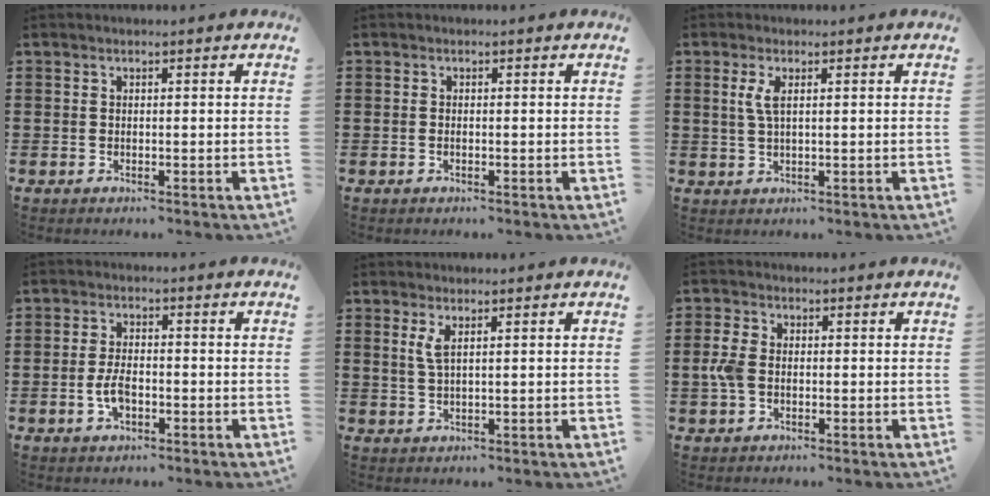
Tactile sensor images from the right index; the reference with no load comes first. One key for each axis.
{"total": 0.0}
{"total": 2.6, "fx": 0.7, "fy": 0.6, "fz": 2.4, "tx": -0.050, "ty": 0.003, "tz": 0.012}
{"total": 3.8, "fx": -1.1, "fy": 1.8, "fz": 3.1, "tx": -0.067, "ty": 0.000, "tz": -0.022}
{"total": 2.3, "fx": 1.0, "fy": 0.5, "fz": 2.0, "tx": -0.044, "ty": 0.002, "tz": 0.018}
{"total": 3.4, "fx": -0.3, "fy": 2.2, "fz": 2.6, "tx": -0.072, "ty": -0.001, "tz": -0.012}